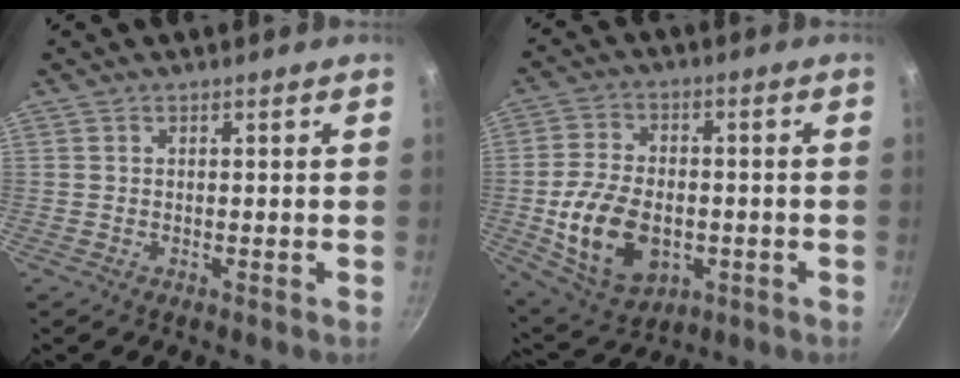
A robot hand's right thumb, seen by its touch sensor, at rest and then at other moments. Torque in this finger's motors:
{"motor_torque": [-0.24, 0.88, 1.39, -0.09, 0.19]}